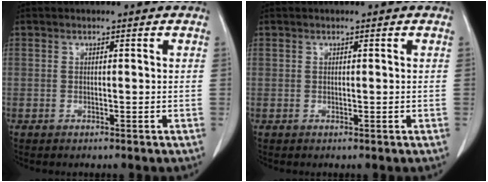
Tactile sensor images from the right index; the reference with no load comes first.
{"total": 0.0}